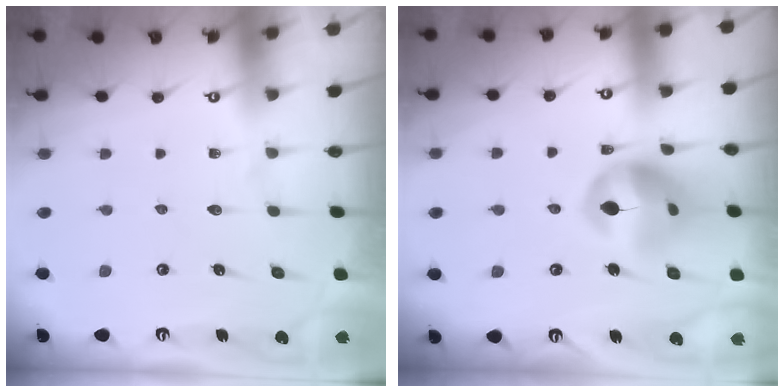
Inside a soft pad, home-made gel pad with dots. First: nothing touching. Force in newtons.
{"total": 13.9, "press": 13.8, "slide": 1.4}